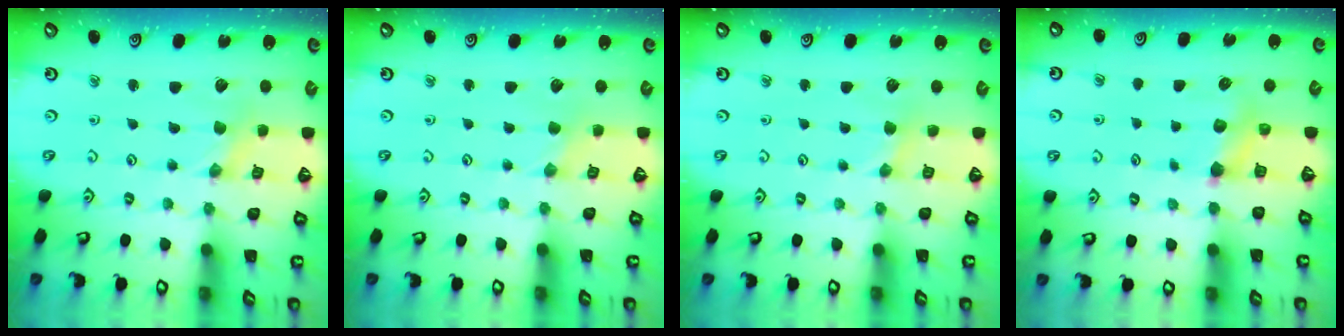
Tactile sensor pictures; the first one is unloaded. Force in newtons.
{"total": 1.2, "press": 1.2, "slide": 0.3}
{"total": 2.2, "press": 2.2, "slide": 0.4}
{"total": 4.9, "press": 4.9, "slide": 0.4}